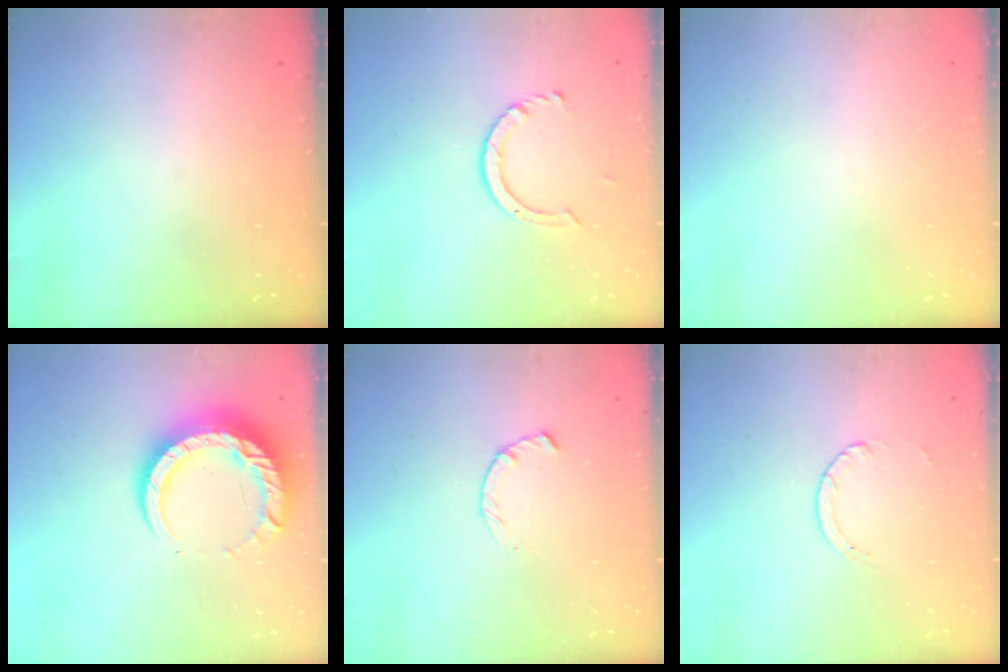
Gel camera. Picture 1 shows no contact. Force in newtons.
{"total": 4.0, "press": 3.9, "slide": 0.5}
{"total": 0.0}
{"total": 13.5, "press": 13.4, "slide": 1.5}
{"total": 2.3, "press": 2.2, "slide": 0.4}
{"total": 2.5, "press": 2.4, "slide": 0.2}